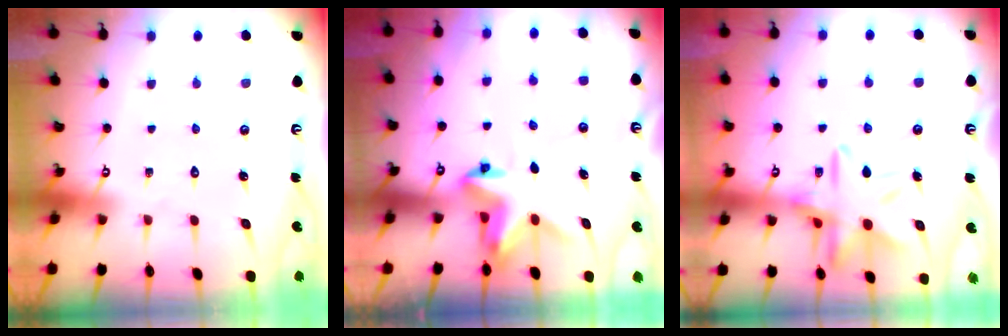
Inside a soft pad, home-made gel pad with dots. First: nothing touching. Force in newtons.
{"total": 3.8, "press": 3.8, "slide": 0.5}
{"total": 14.3, "press": 14.3, "slide": 0.9}